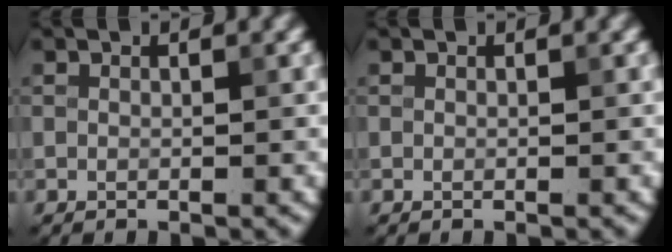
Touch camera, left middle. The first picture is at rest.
{"total": 0.0}